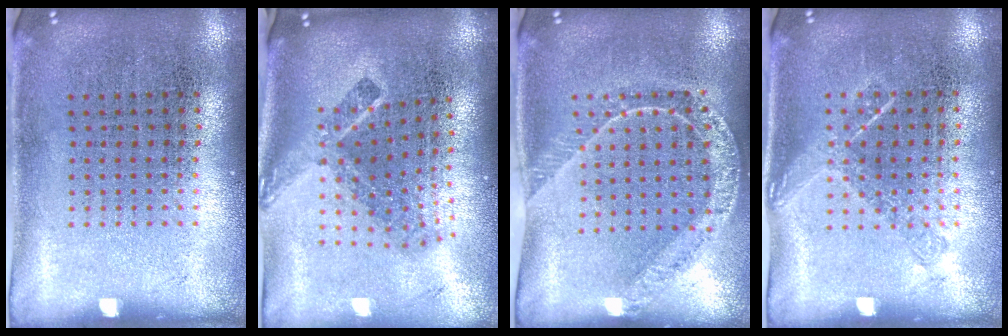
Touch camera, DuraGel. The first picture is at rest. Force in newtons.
{"total": 2.2, "press": 1.5, "slide": 1.7}
{"total": 1.3, "press": 1.3, "slide": 0.2}
{"total": 1.2, "press": 1.0, "slide": 0.6}